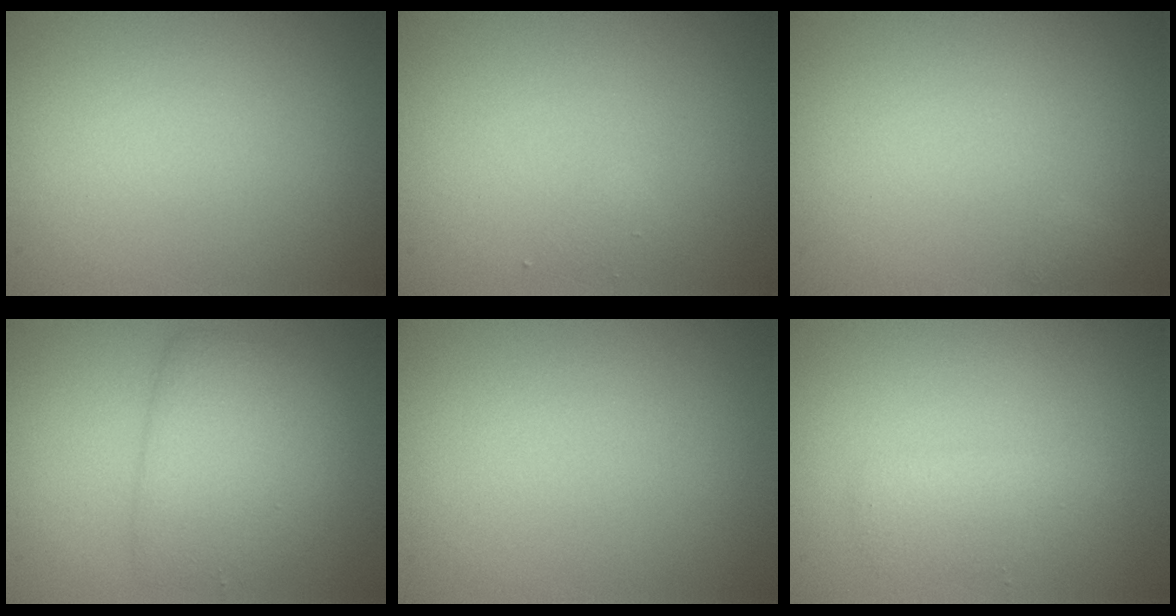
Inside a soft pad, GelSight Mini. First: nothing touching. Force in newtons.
{"total": 0.6, "press": 0.6, "slide": 0.0}
{"total": 0.5, "press": 0.5, "slide": 0.0}
{"total": 4.4, "press": 4.4, "slide": 0.1}
{"total": 0.0}
{"total": 1.9, "press": 1.9, "slide": 0.1}